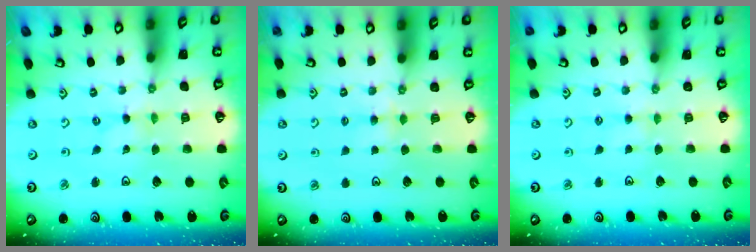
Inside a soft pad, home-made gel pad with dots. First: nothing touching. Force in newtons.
{"total": 4.2, "press": 4.1, "slide": 0.7}
{"total": 2.1, "press": 2.0, "slide": 0.4}